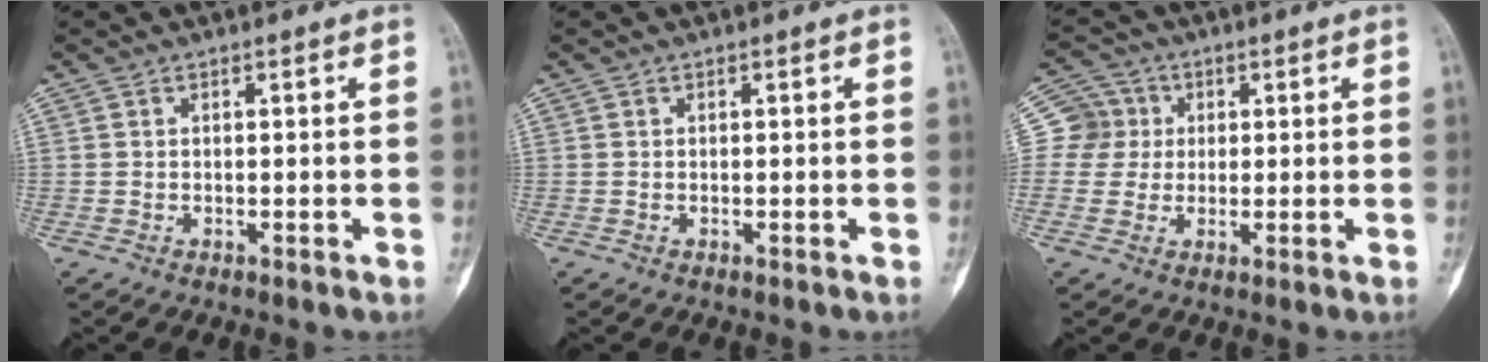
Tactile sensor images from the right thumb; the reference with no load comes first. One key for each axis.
{"total": 0.0}
{"total": 6.4, "fx": 0.9, "fy": 6.3, "fz": 0.4, "tx": 0.026, "ty": 0.010, "tz": 0.007}